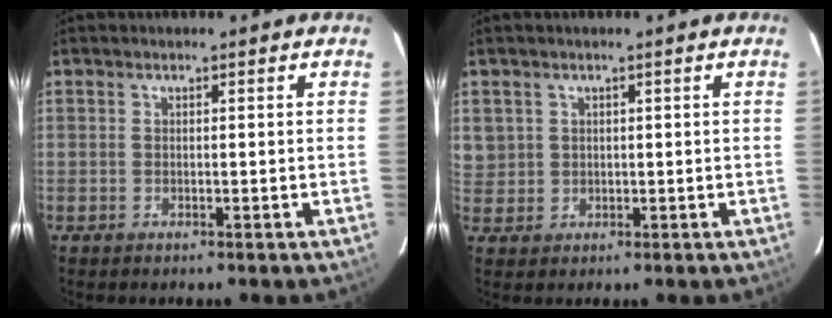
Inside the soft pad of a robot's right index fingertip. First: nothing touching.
{"total": 3.1, "force": [1.2, 2.8, 0.1], "torque": [0.007, 0.003, 0.026]}